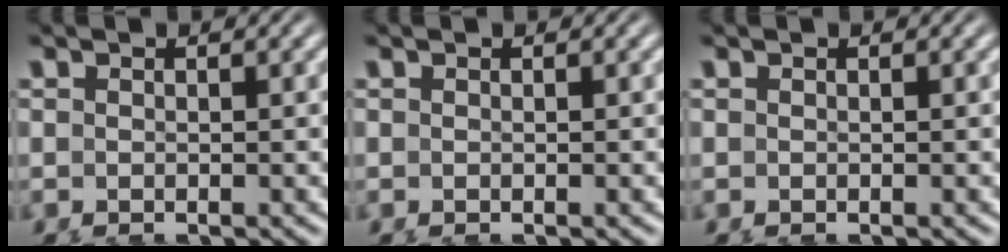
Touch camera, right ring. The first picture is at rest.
{"total": 0.0}
{"total": 0.0}